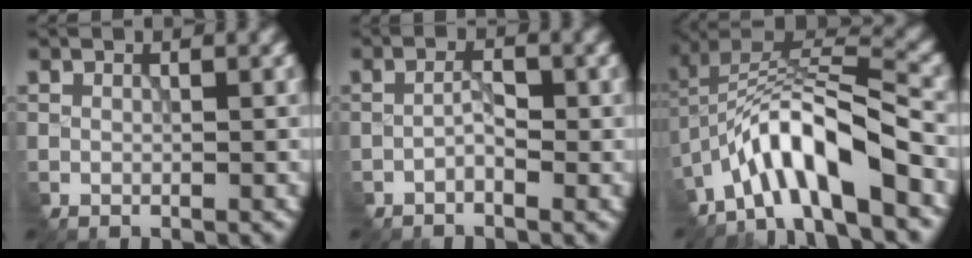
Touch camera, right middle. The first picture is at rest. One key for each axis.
{"total": 1.8, "fx": -0.9, "fy": 0.7, "fz": 1.4, "tx": -0.027, "ty": 0.002, "tz": -0.020}
{"total": 8.7, "fx": -5.0, "fy": 2.4, "fz": 6.7, "tx": -0.115, "ty": 0.017, "tz": -0.095}